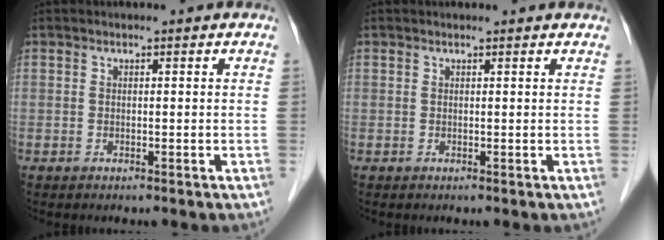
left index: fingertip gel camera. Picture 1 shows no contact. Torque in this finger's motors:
{"motor_torque": [0.22, -0.08, -0.05, 0.00]}